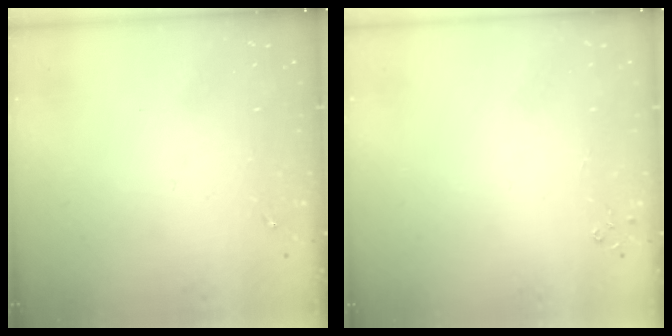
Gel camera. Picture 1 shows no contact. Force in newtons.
{"total": 2.8, "press": 2.8, "slide": 0.3}